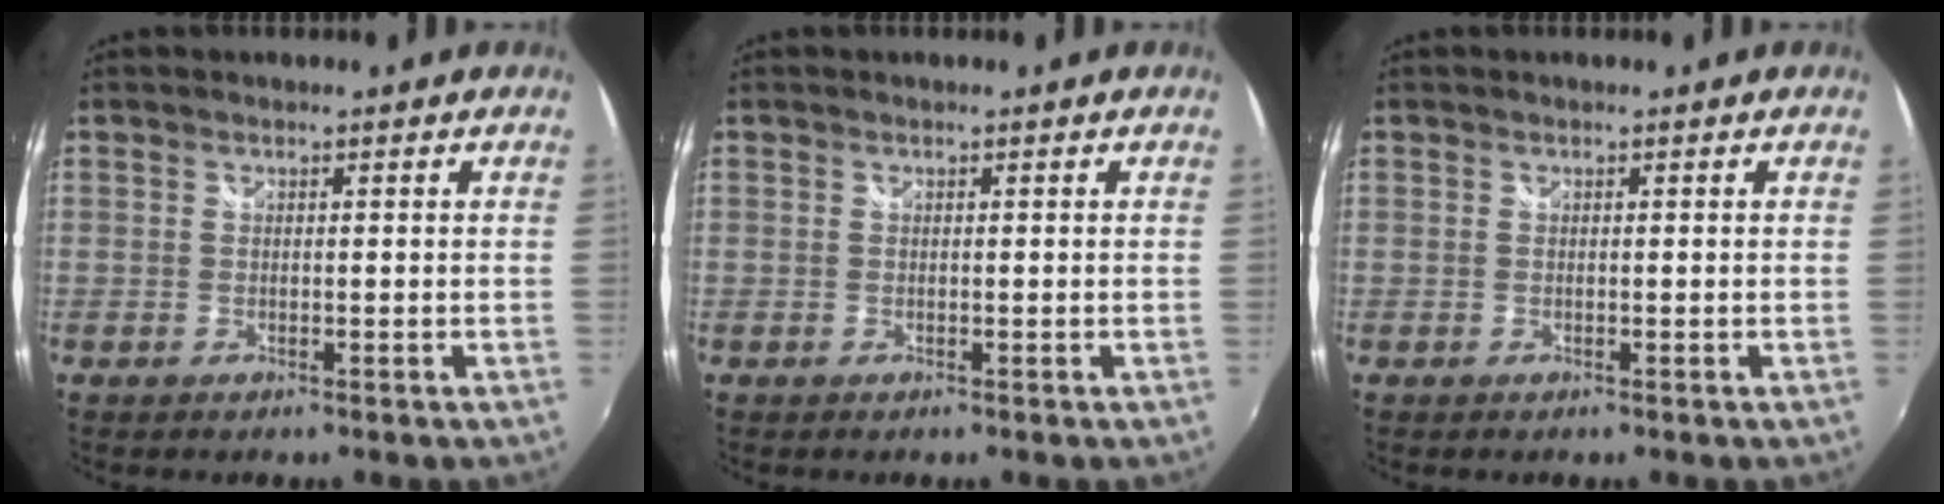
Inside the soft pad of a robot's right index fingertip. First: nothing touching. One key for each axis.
{"total": 0.0}
{"total": 0.0}